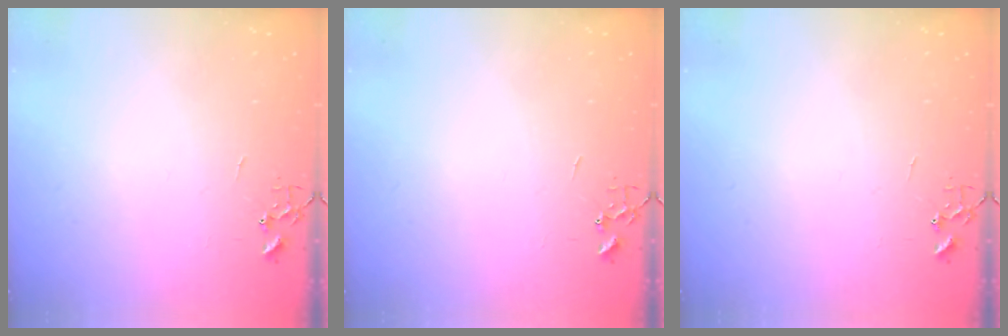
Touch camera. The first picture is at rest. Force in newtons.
{"total": 0.0}
{"total": 0.0}